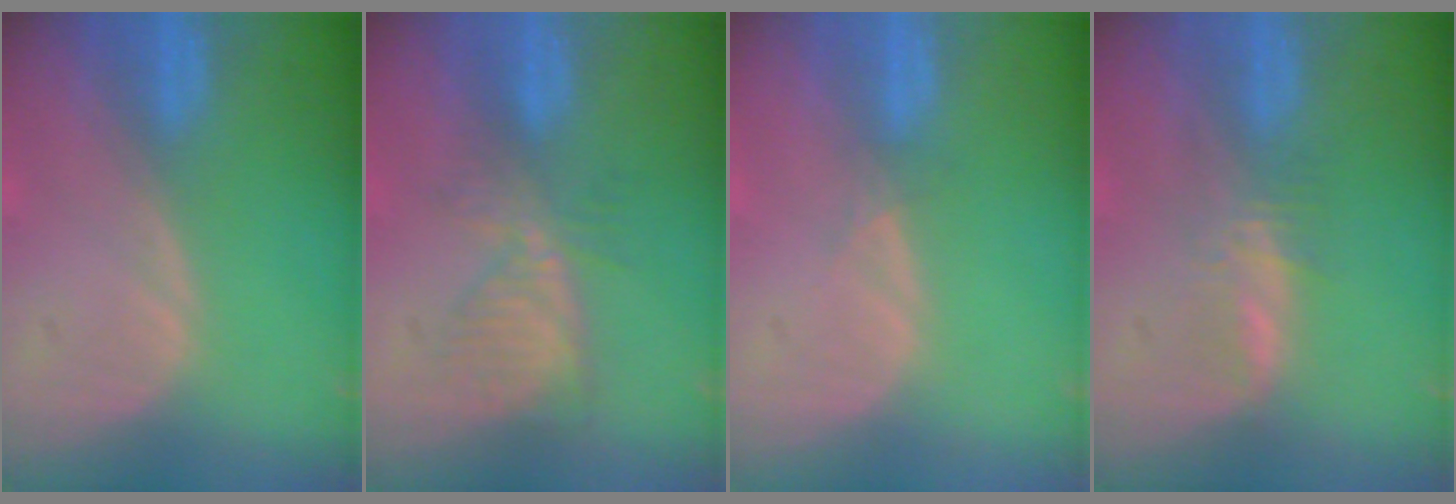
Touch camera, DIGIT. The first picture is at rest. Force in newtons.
{"total": 5.4, "press": 5.3, "slide": 0.6}
{"total": 0.7, "press": 0.7, "slide": 0.2}
{"total": 2.9, "press": 2.9, "slide": 0.2}